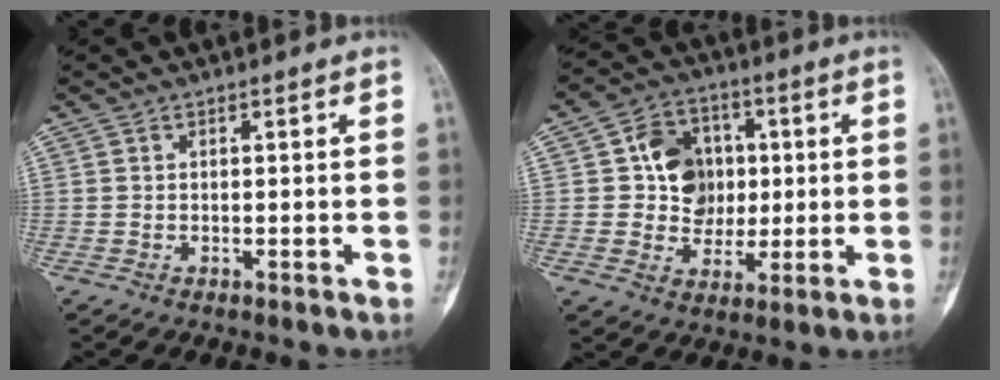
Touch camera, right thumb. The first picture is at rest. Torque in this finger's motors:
{"motor_torque": [1.60, 2.99, 0.00, 0.17, 0.00]}